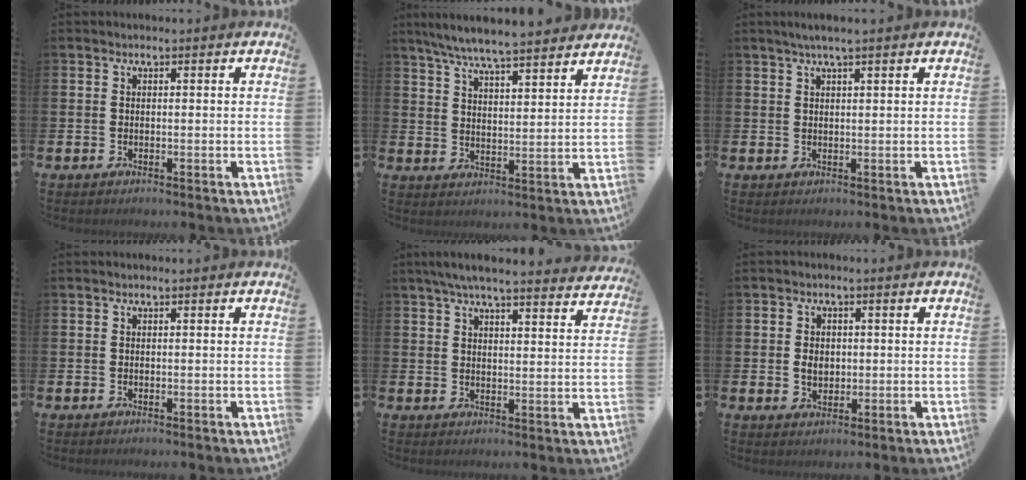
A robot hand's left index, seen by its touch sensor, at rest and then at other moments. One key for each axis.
{"total": 7.0, "fx": 6.7, "fy": 0.2, "fz": 2.1, "tx": -0.057, "ty": -0.038, "tz": 0.118}
{"total": 2.3, "fx": 1.7, "fy": 0.0, "fz": 1.5, "tx": -0.022, "ty": 0.000, "tz": 0.029}
{"total": 0.0}
{"total": 6.0, "fx": 5.6, "fy": 0.4, "fz": 2.2, "tx": -0.054, "ty": -0.023, "tz": 0.099}
{"total": 2.5, "fx": 0.2, "fy": 2.0, "fz": 1.6, "tx": -0.014, "ty": 0.001, "tz": -0.002}